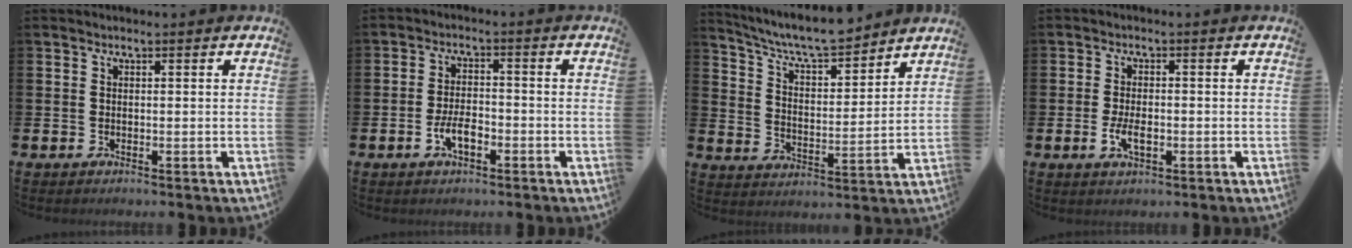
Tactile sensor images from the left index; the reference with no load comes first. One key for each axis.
{"total": 3.7, "fx": -1.5, "fy": 1.7, "fz": 2.9, "tx": -0.058, "ty": 0.003, "tz": -0.030}
{"total": 7.7, "fx": 7.2, "fy": 1.0, "fz": 2.5, "tx": -0.074, "ty": -0.048, "tz": 0.125}
{"total": 3.3, "fx": -0.7, "fy": 1.6, "fz": 2.8, "tx": -0.049, "ty": 0.003, "tz": -0.011}